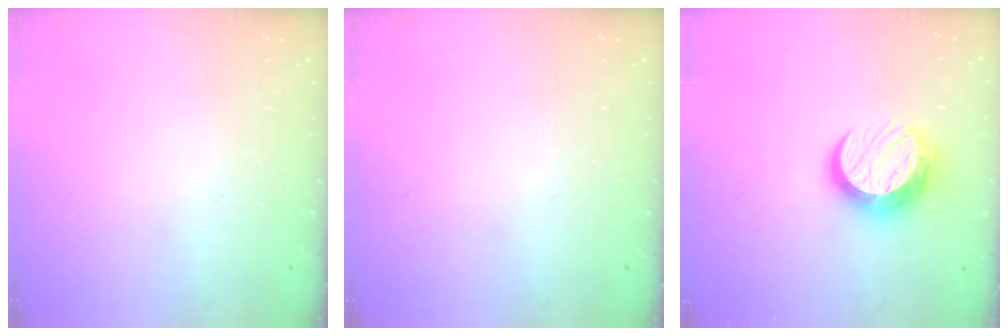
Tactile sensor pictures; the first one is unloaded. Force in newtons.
{"total": 0.0}
{"total": 12.3, "press": 12.3, "slide": 0.9}